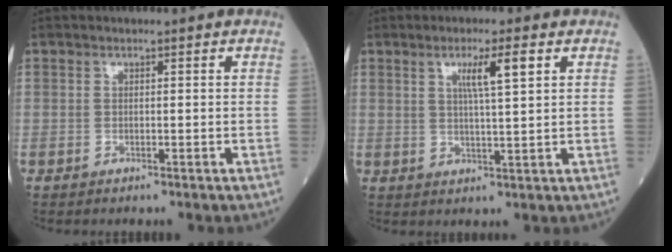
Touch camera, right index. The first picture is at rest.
{"total": 5.1, "force": [2.2, -0.1, 4.6], "torque": [-0.078, 0.002, 0.036]}